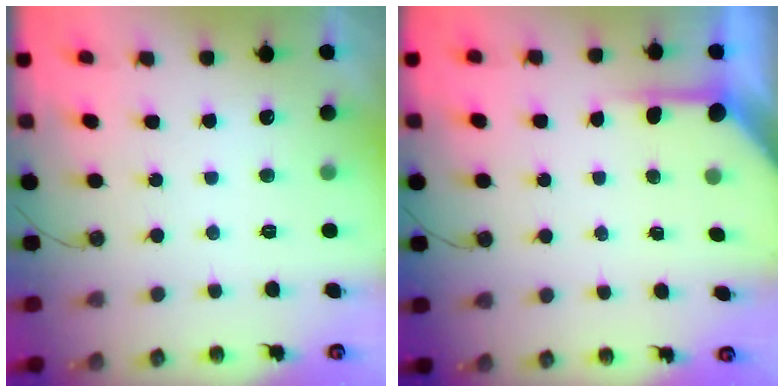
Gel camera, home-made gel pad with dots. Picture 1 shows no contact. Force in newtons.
{"total": 5.2, "press": 5.2, "slide": 0.4}